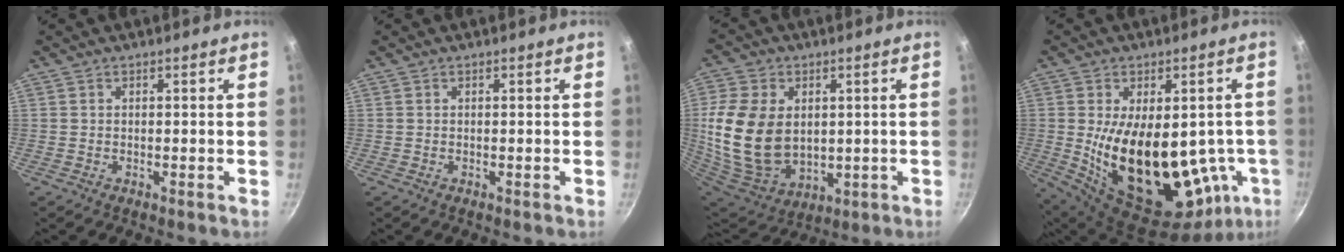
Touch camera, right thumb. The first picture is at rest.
{"total": 0.0}
{"total": 20.3, "force": [2.0, 14.4, 14.2], "torque": [-0.275, -0.016, 0.059]}
{"total": 25.6, "force": [-2.5, 13.6, 21.5], "torque": [-0.303, -0.019, -0.009]}